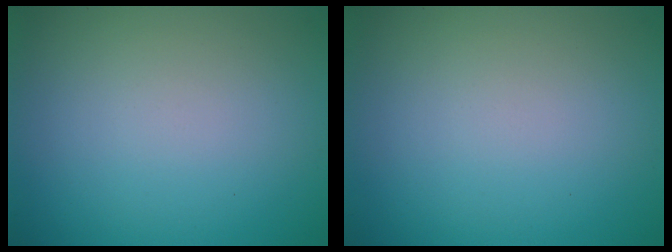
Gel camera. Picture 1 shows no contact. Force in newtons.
{"total": 0.0}